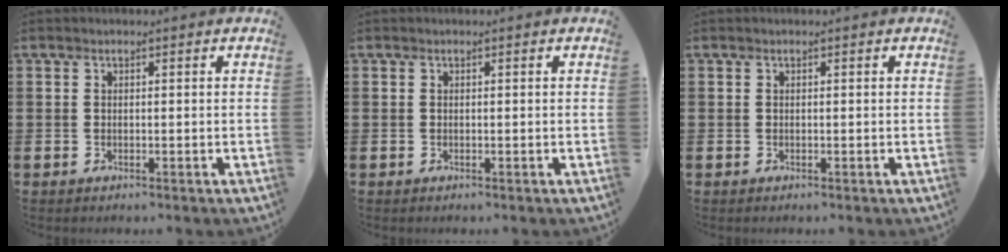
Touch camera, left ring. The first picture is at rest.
{"total": 0.0}
{"total": 0.0}